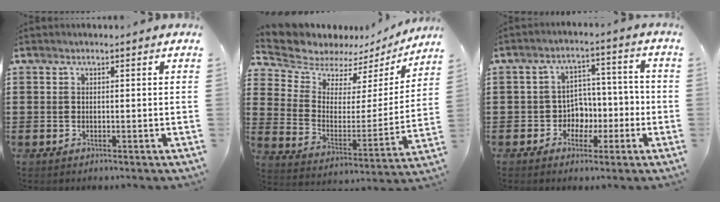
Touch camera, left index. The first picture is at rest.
{"total": 6.7, "force": [6.2, 2.6, 0.5], "torque": [-0.053, -0.043, 0.109]}
{"total": 5.1, "force": [-1.4, 4.7, 1.3], "torque": [-0.035, 0.002, -0.028]}